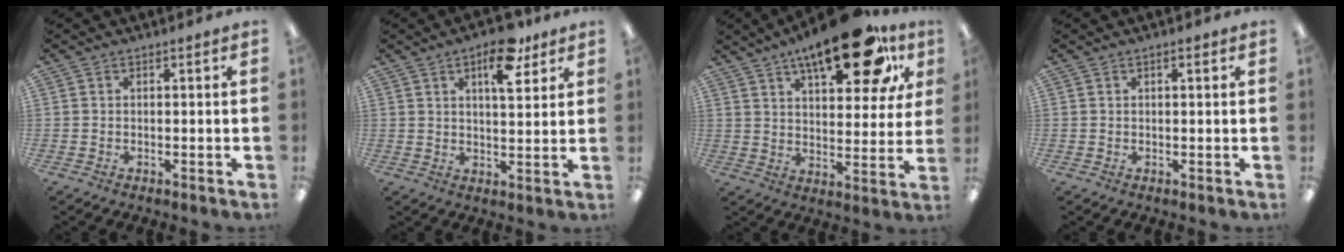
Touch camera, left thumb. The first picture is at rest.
{"total": 11.1, "force": [6.4, 4.8, 7.7], "torque": [-0.099, -0.028, 0.103]}
{"total": 21.3, "force": [12.9, 8.0, 14.9], "torque": [-0.214, -0.059, 0.203]}
{"total": 1.0, "force": [0.5, 0.2, 0.8], "torque": [-0.017, 0.003, 0.008]}